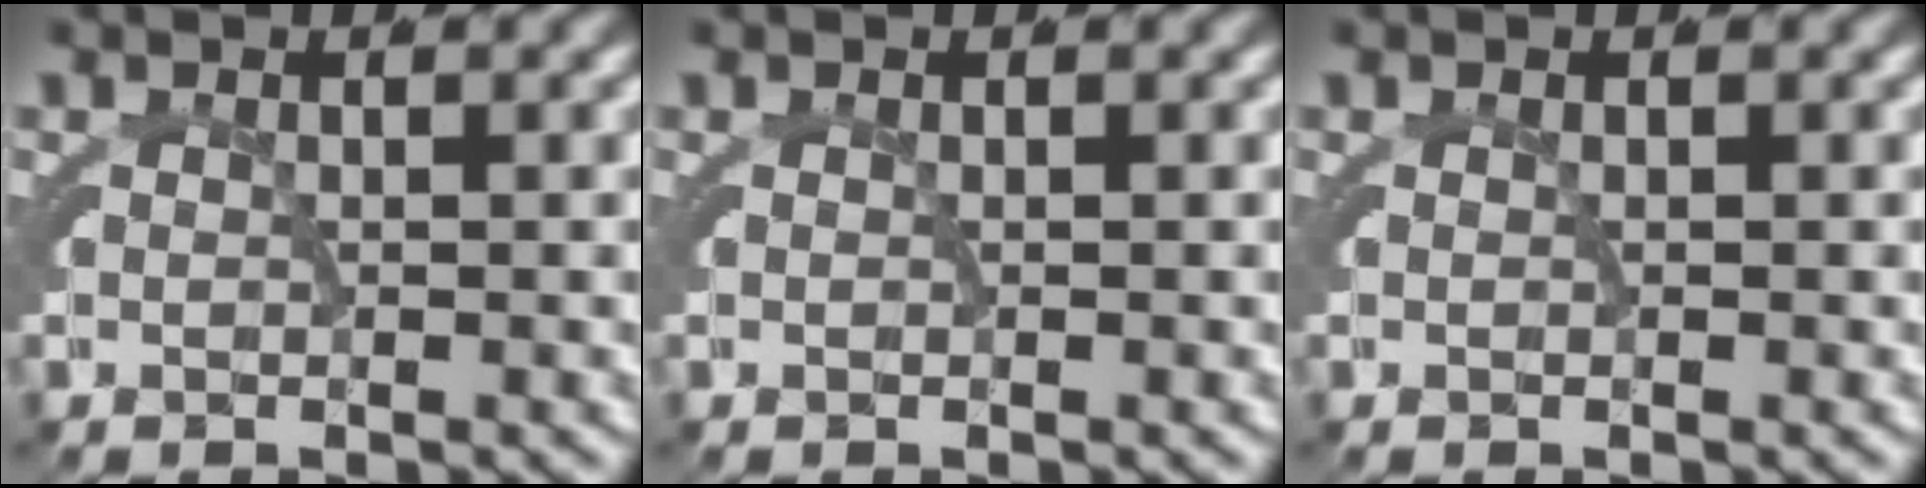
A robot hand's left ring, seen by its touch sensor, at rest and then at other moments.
{"total": 0.0}
{"total": 0.0}